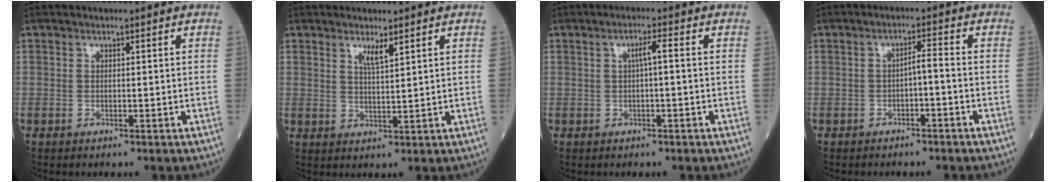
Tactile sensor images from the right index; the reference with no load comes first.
{"total": 2.7, "force": [1.9, 0.2, 2.0], "torque": [-0.040, -0.007, 0.037]}
{"total": 2.2, "force": [0.2, 0.1, 2.2], "torque": [-0.037, 0.006, 0.003]}
{"total": 2.2, "force": [-1.0, 0.3, 2.0], "torque": [-0.030, 0.007, -0.018]}